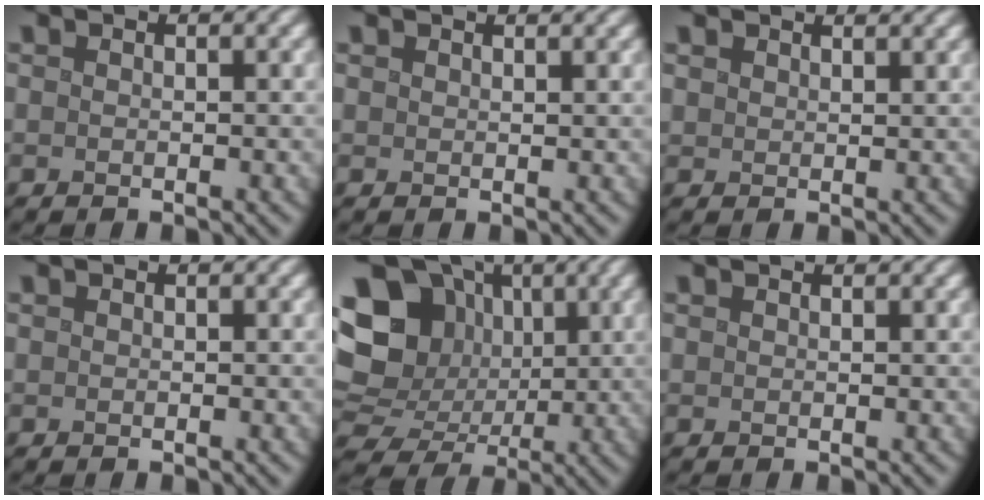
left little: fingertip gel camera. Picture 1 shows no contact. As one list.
[{"total": 1.2, "force": [1.1, 0.3, 0.2], "torque": [-0.008, 0.000, 0.017]}, {"total": 2.1, "force": [1.9, 0.7, 0.5], "torque": [-0.014, 0.005, 0.032]}, {"total": 0.0}, {"total": 14.4, "force": [2.6, 12.2, 7.2], "torque": [-0.158, 0.020, 0.030]}, {"total": 0.8, "force": [0.8, 0.1, 0.2], "torque": [-0.005, -0.001, 0.009]}]